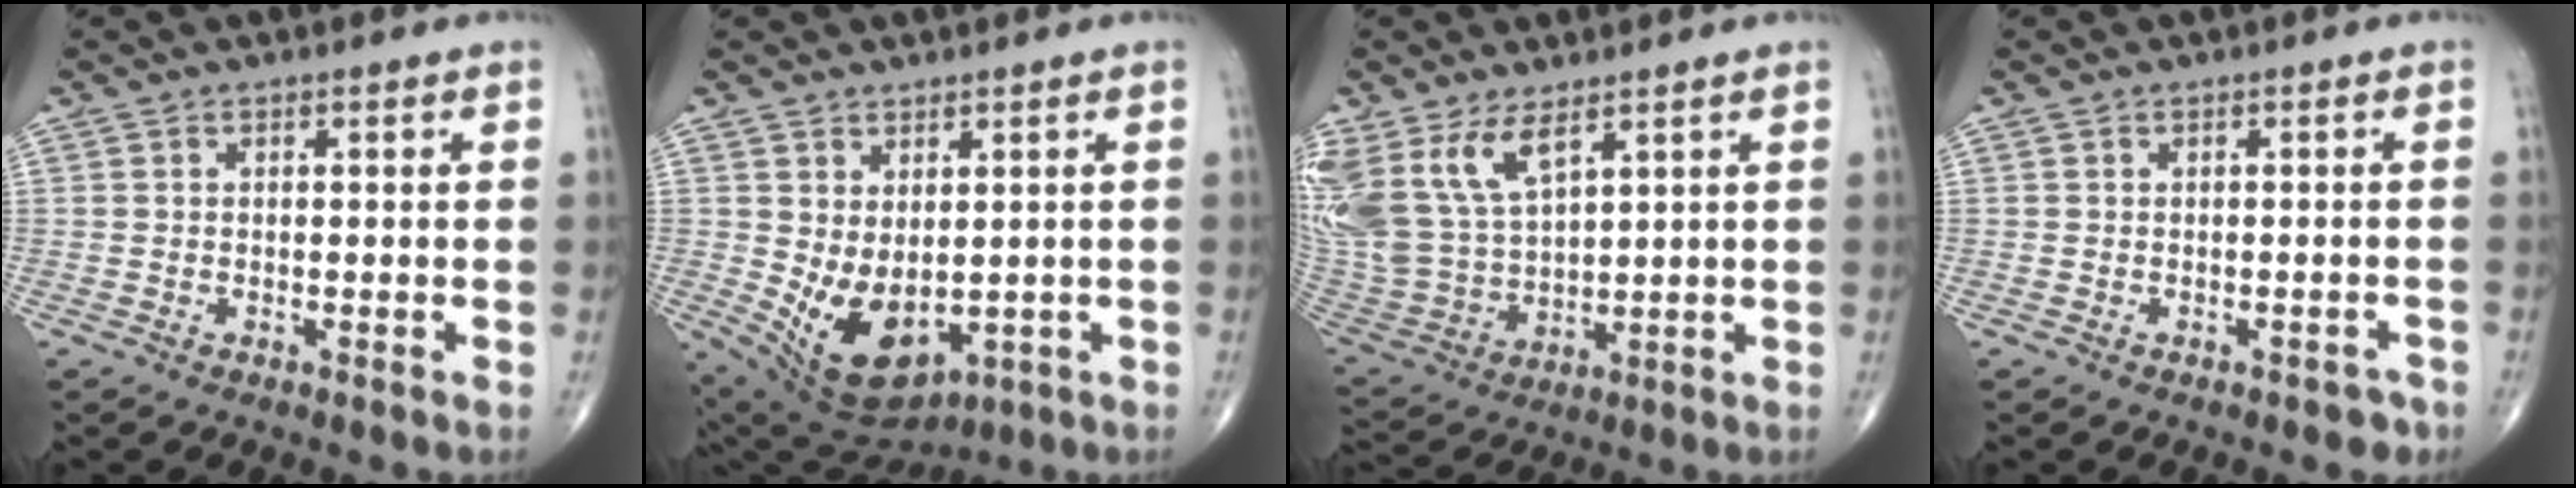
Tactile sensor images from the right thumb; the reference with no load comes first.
{"total": 11.4, "force": [-0.8, 6.8, 9.1], "torque": [-0.146, -0.013, 0.023]}
{"total": 14.2, "force": [7.9, 7.0, 9.5], "torque": [-0.197, -0.031, 0.178]}
{"total": 2.2, "force": [-1.5, 1.3, 0.9], "torque": [0.000, 0.011, -0.016]}